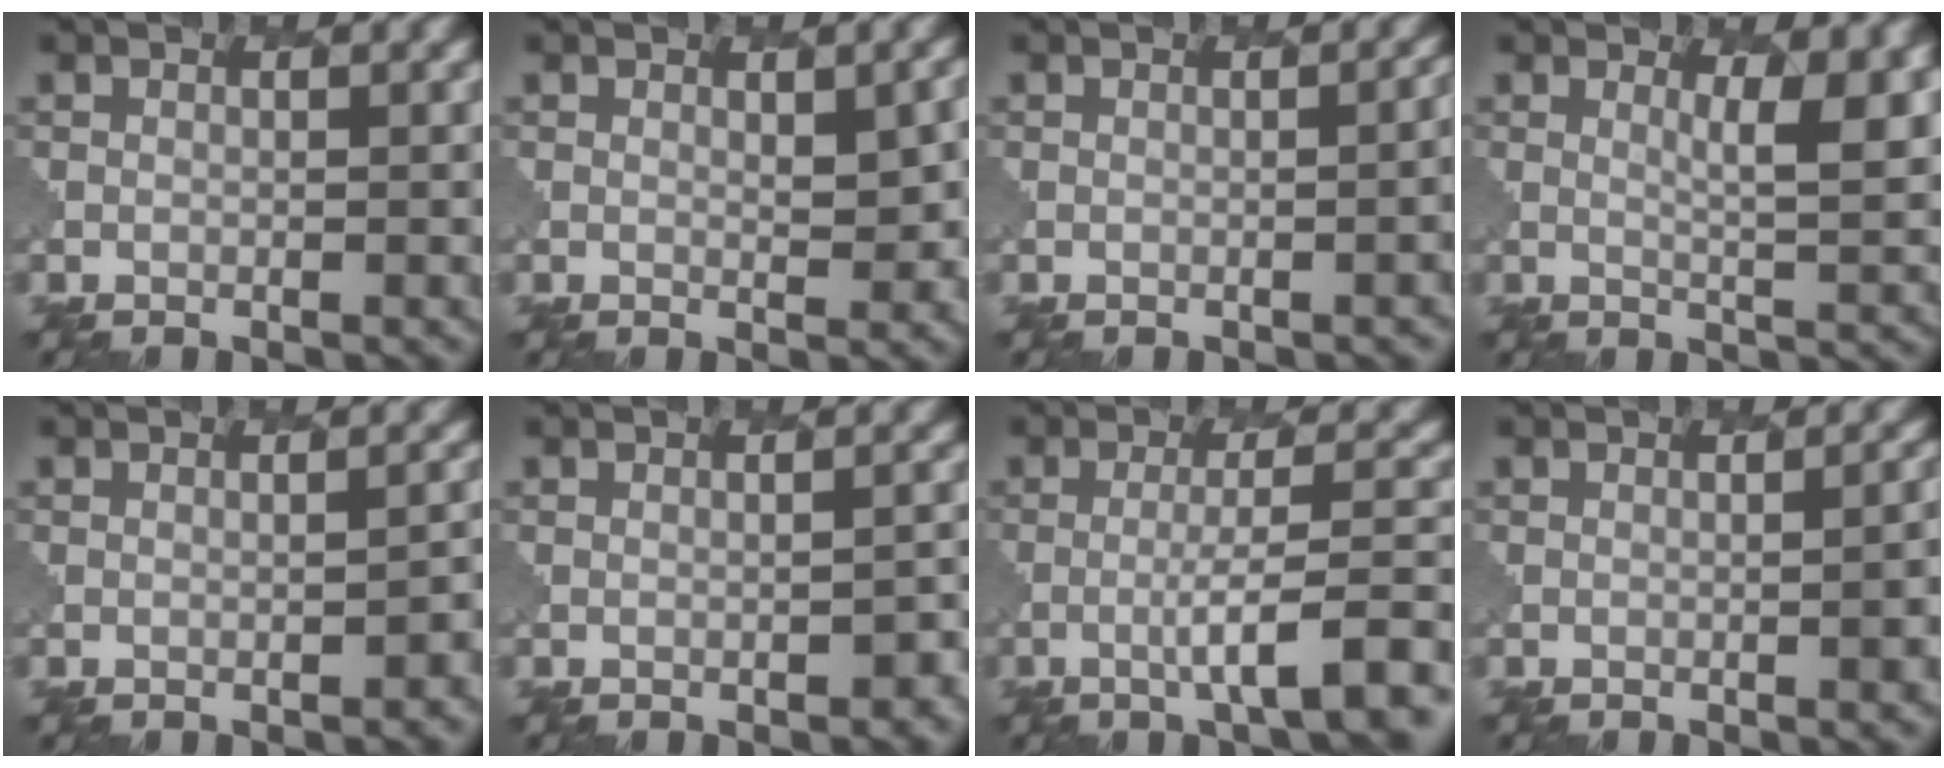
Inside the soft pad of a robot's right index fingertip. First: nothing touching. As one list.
[{"total": 2.6, "force": [0.9, 0.9, 2.3], "torque": [-0.032, -0.002, 0.016]}, {"total": 3.0, "force": [-0.9, 1.2, 2.5], "torque": [-0.009, 0.007, -0.006]}, {"total": 4.5, "force": [1.9, 1.3, 3.9], "torque": [-0.050, -0.003, 0.030]}, {"total": 2.2, "force": [-1.3, 0.7, 1.7], "torque": [-0.015, 0.007, -0.014]}, {"total": 2.0, "force": [-1.3, 0.8, 1.4], "torque": [-0.017, 0.003, -0.011]}, {"total": 6.7, "force": [-2.6, 1.2, 6.1], "torque": [-0.086, 0.012, -0.046]}, {"total": 4.7, "force": [-0.6, 2.1, 4.1], "torque": [-0.013, 0.017, -0.007]}]